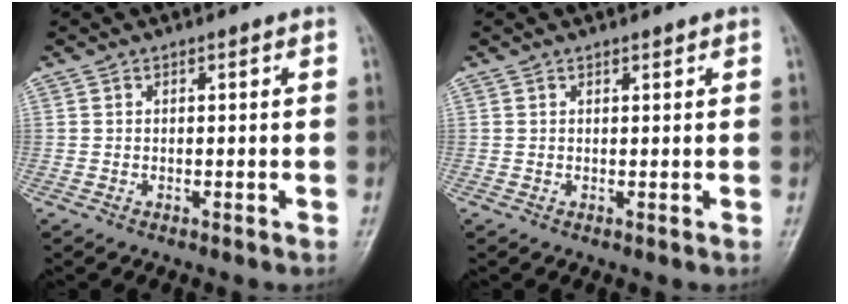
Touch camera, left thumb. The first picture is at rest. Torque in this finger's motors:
{"motor_torque": [-0.17, -0.09, -0.28, 0.16, 0.06]}